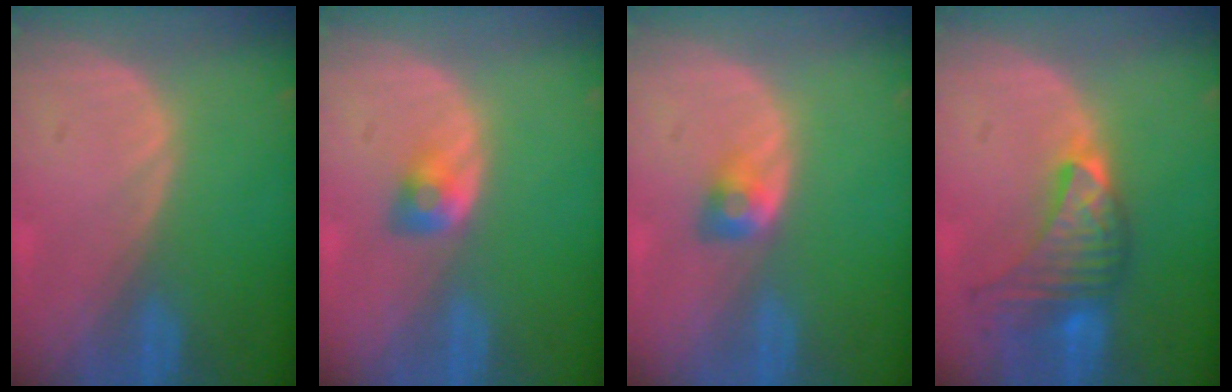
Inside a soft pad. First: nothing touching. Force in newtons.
{"total": 2.8, "press": 2.5, "slide": 1.3}
{"total": 2.8, "press": 2.4, "slide": 1.4}
{"total": 7.6, "press": 7.6, "slide": 1.0}